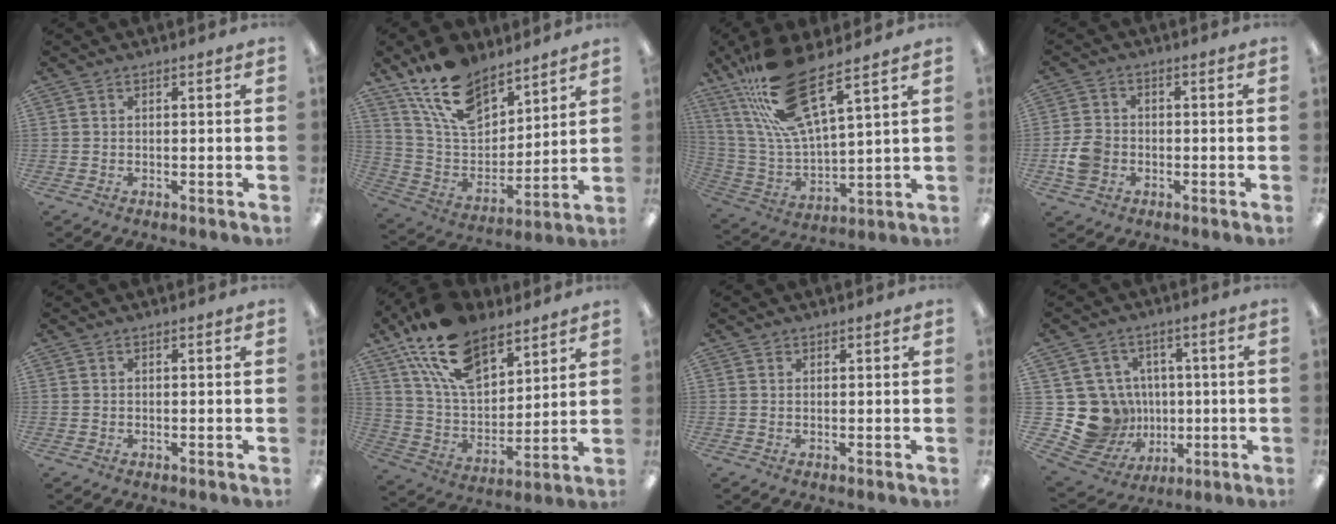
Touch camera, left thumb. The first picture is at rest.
{"total": 17.2, "force": [12.7, 8.4, 8.0], "torque": [-0.167, -0.064, 0.239]}
{"total": 20.4, "force": [14.4, 5.4, 13.5], "torque": [-0.266, -0.077, 0.248]}
{"total": 6.1, "force": [-1.6, 5.0, 3.2], "torque": [-0.057, 0.009, -0.029]}
{"total": 0.0}
{"total": 20.1, "force": [13.6, 10.3, 10.6], "torque": [-0.204, -0.062, 0.251]}
{"total": 0.5, "force": [0.4, 0.3, 0.1], "torque": [-0.002, 0.000, 0.008]}
{"total": 16.2, "force": [-0.9, 15.2, 5.5], "torque": [-0.146, -0.003, 0.020]}